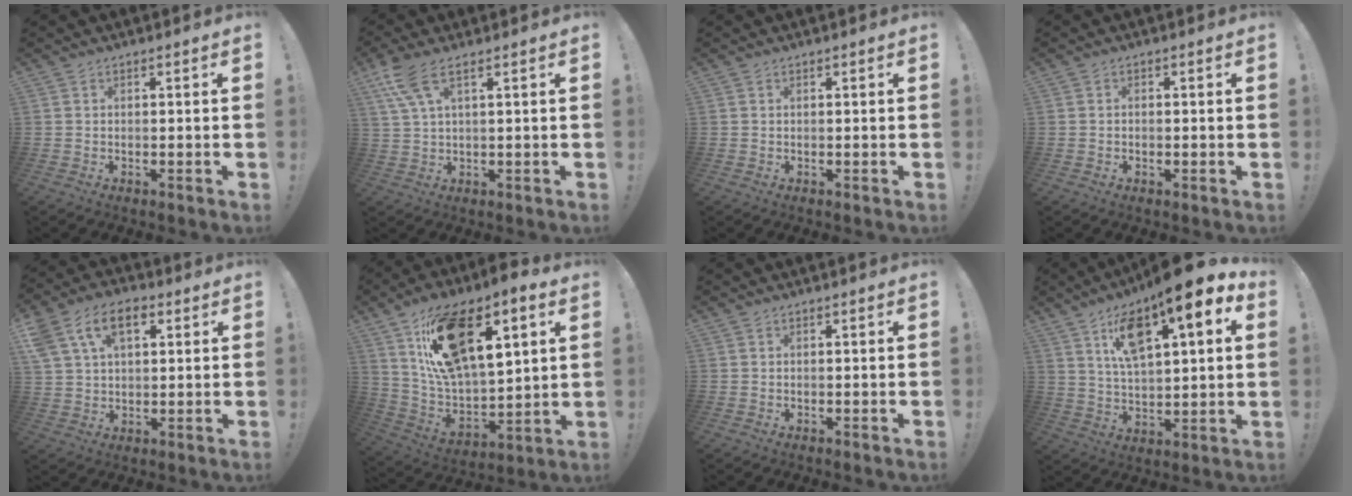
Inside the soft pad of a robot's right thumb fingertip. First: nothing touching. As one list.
[{"total": 7.0, "force": [4.2, 2.0, 5.2], "torque": [-0.108, -0.008, 0.081]}, {"total": 0.0}, {"total": 0.5, "force": [-0.3, 0.4, 0.2], "torque": [-0.005, 0.004, -0.005]}, {"total": 12.4, "force": [5.4, 7.7, 8.1], "torque": [-0.139, -0.004, 0.101]}, {"total": 21.7, "force": [10.3, 10.5, 15.9], "torque": [-0.275, -0.040, 0.185]}, {"total": 0.0}, {"total": 16.7, "force": [8.5, 5.4, 13.3], "torque": [-0.230, -0.034, 0.135]}]